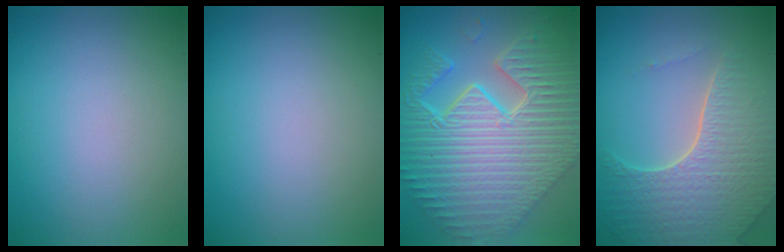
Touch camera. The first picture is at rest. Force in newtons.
{"total": 0.0}
{"total": 12.5, "press": 8.0, "slide": 9.6}
{"total": 6.8, "press": 5.2, "slide": 4.4}